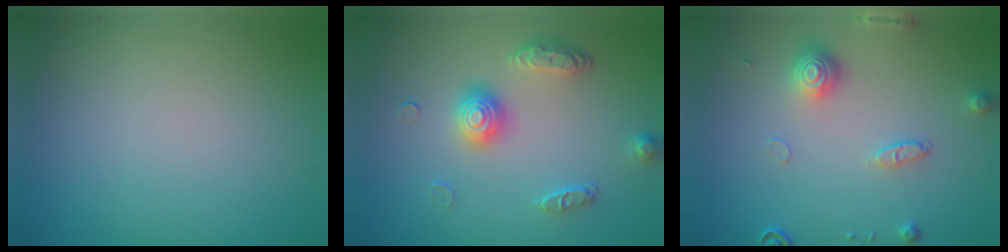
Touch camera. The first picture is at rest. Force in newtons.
{"total": 3.5, "press": 3.0, "slide": 1.8}
{"total": 3.0, "press": 2.8, "slide": 0.9}